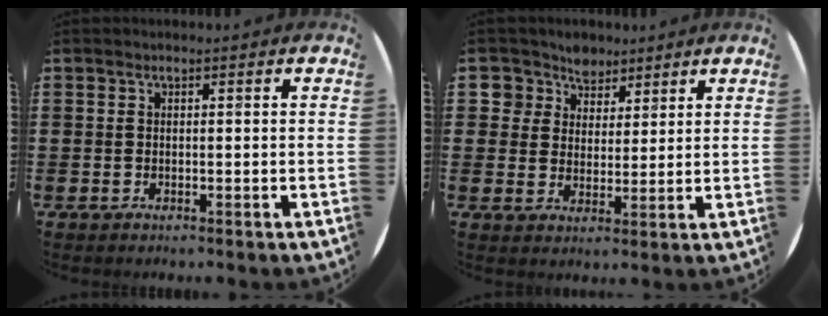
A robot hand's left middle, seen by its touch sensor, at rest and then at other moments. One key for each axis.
{"total": 4.8, "fx": 3.6, "fy": 3.2, "fz": -0.3, "tx": -0.019, "ty": 0.001, "tz": 0.066}